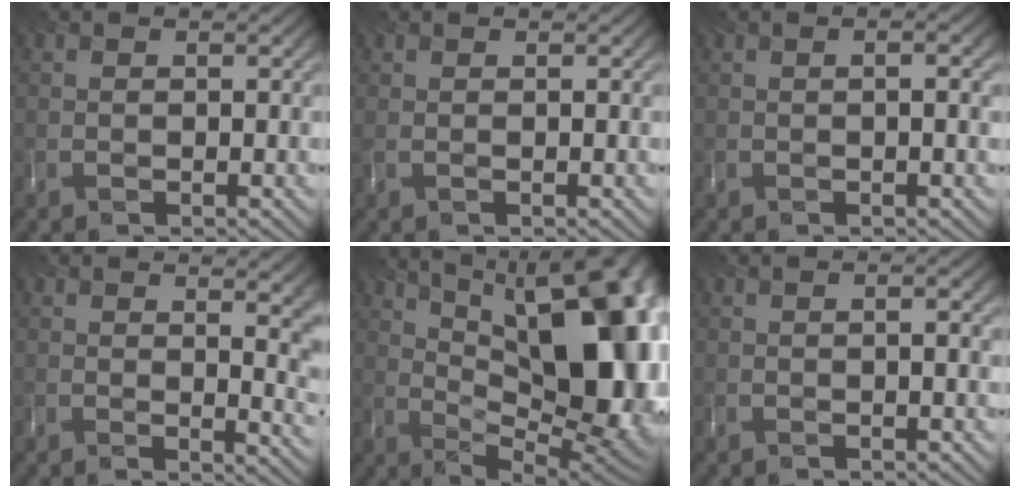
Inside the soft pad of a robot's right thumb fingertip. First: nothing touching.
{"total": 0.5, "force": [0.3, 0.0, 0.4], "torque": [-0.009, 0.003, 0.004]}
{"total": 2.2, "force": [-0.3, 0.5, 2.1], "torque": [-0.030, 0.007, -0.008]}
{"total": 9.8, "force": [2.6, 4.3, 8.4], "torque": [-0.088, 0.020, 0.031]}
{"total": 18.6, "force": [5.8, 8.6, 15.4], "torque": [-0.203, 0.026, 0.083]}
{"total": 1.9, "force": [-0.2, 0.4, 1.8], "torque": [-0.025, 0.006, -0.006]}